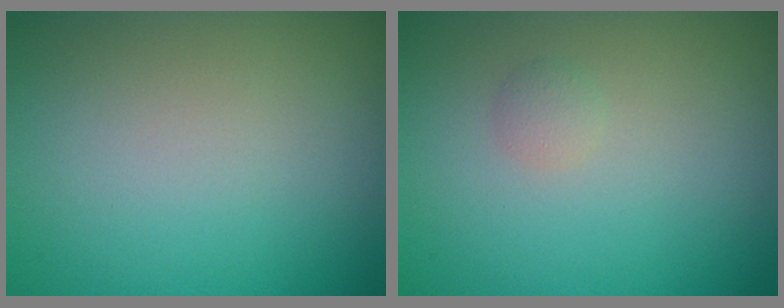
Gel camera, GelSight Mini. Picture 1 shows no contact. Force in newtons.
{"total": 0.7, "press": 0.7, "slide": 0.0}